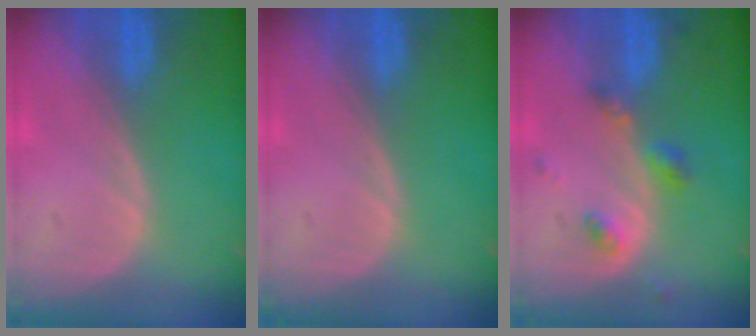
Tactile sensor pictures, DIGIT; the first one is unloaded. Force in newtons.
{"total": 0.0}
{"total": 4.0, "press": 4.0, "slide": 0.9}